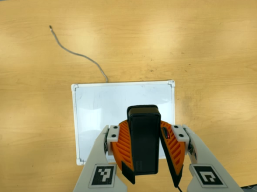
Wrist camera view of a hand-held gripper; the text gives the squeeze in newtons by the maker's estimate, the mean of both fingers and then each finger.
{"total": 7.7, "left": 8.2, "right": 7.2}